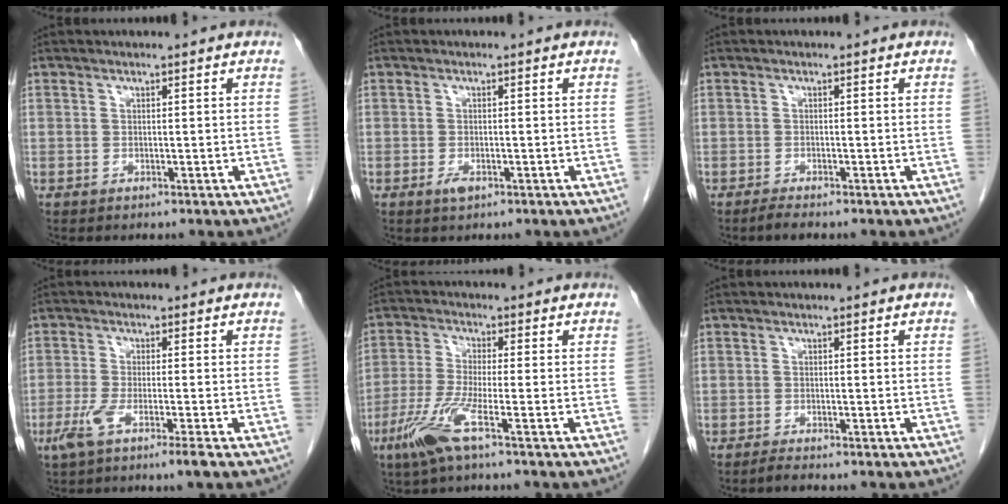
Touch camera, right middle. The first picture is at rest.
{"total": 1.5, "force": [-0.8, 0.6, 1.1], "torque": [-0.022, -0.001, -0.010]}
{"total": 1.5, "force": [-1.2, 0.0, 0.8], "torque": [-0.028, -0.007, -0.023]}
{"total": 4.9, "force": [-2.9, -0.1, 4.0], "torque": [-0.082, -0.014, -0.060]}
{"total": 6.9, "force": [-3.6, 0.0, 5.8], "torque": [-0.132, -0.013, -0.078]}
{"total": 1.1, "force": [-1.0, -0.2, 0.5], "torque": [-0.020, -0.006, -0.019]}